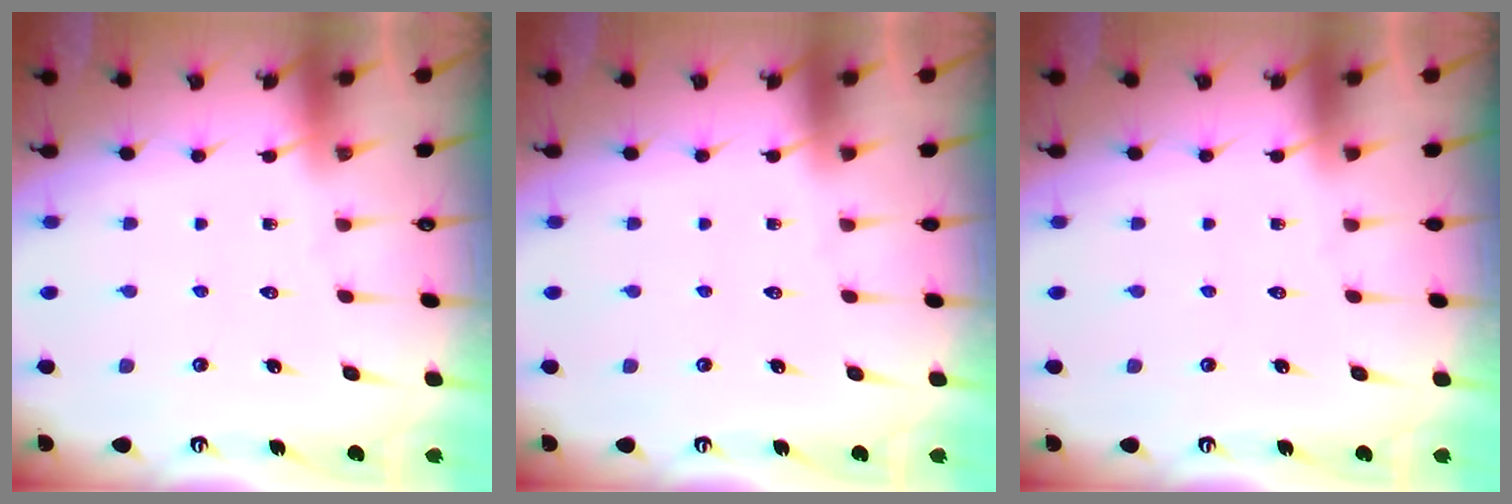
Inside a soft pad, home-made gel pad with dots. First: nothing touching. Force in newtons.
{"total": 0.0}
{"total": 0.0}